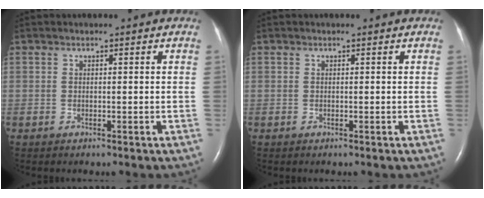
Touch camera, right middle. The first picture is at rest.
{"total": 0.0}